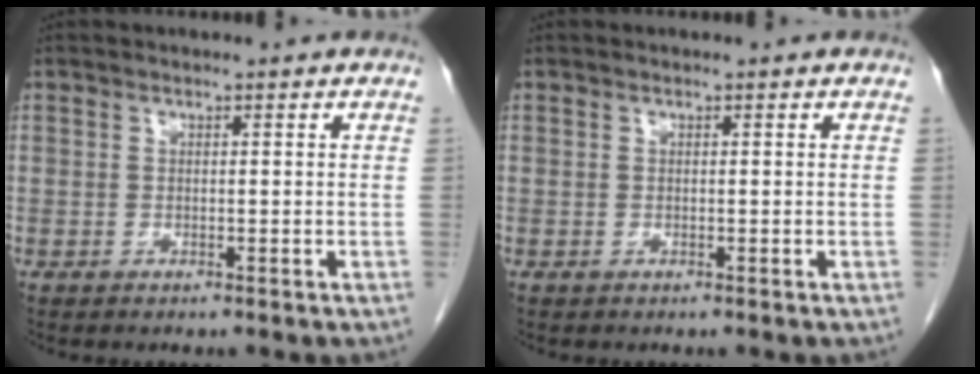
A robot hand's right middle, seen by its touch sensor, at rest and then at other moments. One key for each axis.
{"total": 0.0}